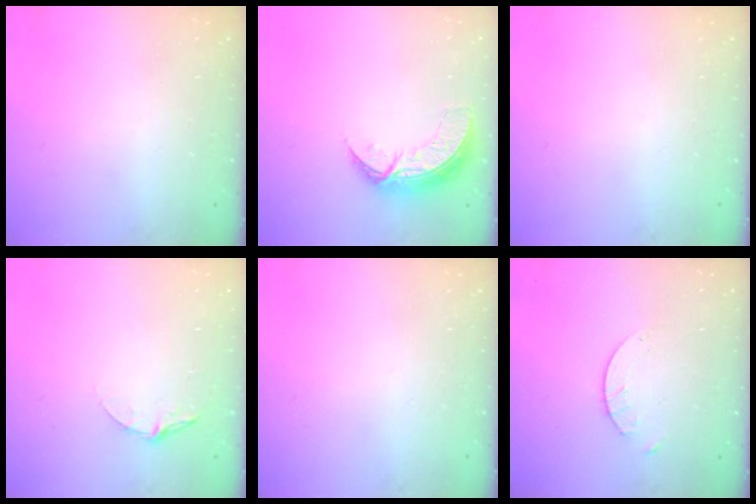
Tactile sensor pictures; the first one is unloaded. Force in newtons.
{"total": 8.1, "press": 8.0, "slide": 0.8}
{"total": 0.0}
{"total": 5.8, "press": 5.8, "slide": 0.5}
{"total": 0.0}
{"total": 1.6, "press": 1.6, "slide": 0.2}